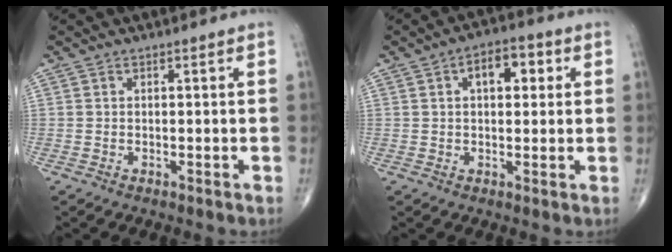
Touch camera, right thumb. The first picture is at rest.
{"total": 6.8, "force": [2.0, 3.8, 5.3], "torque": [-0.055, 0.009, 0.024]}